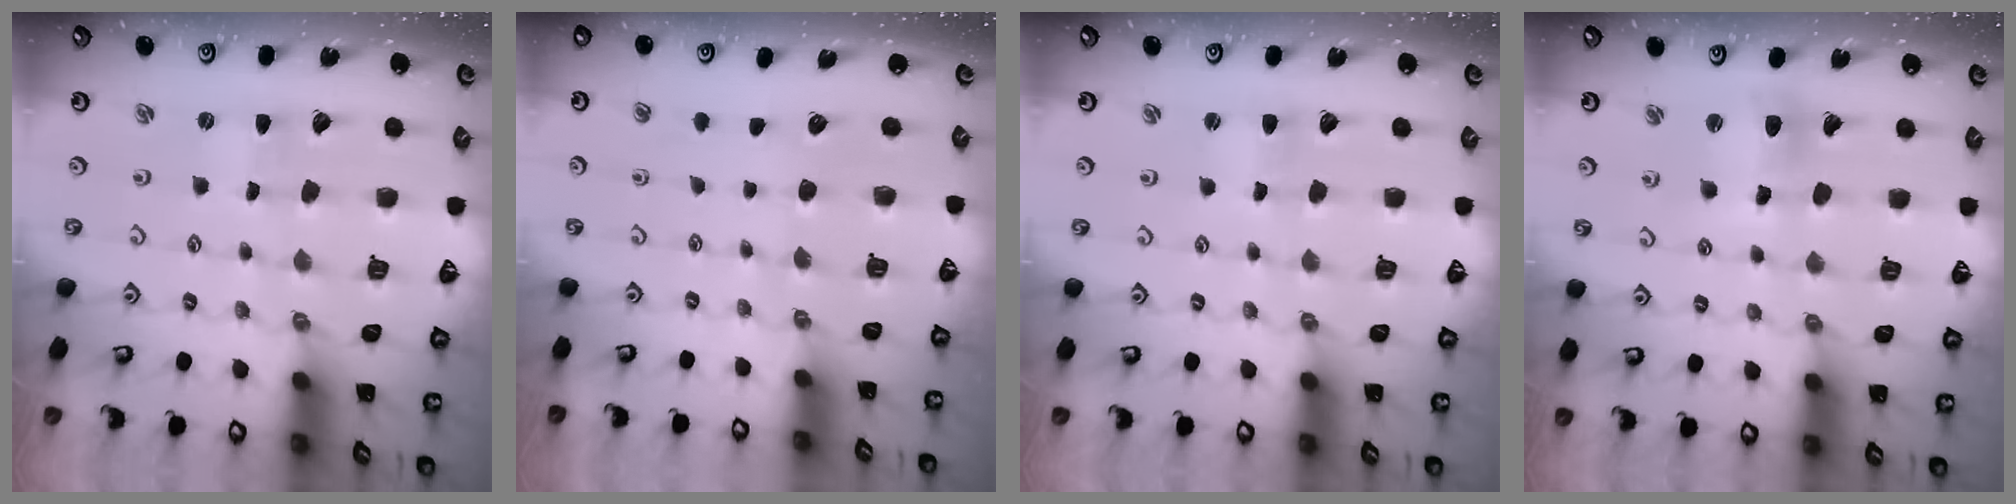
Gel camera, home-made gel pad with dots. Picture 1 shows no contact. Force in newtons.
{"total": 0.0}
{"total": 1.7, "press": 1.7, "slide": 0.3}
{"total": 10.1, "press": 10.0, "slide": 0.9}